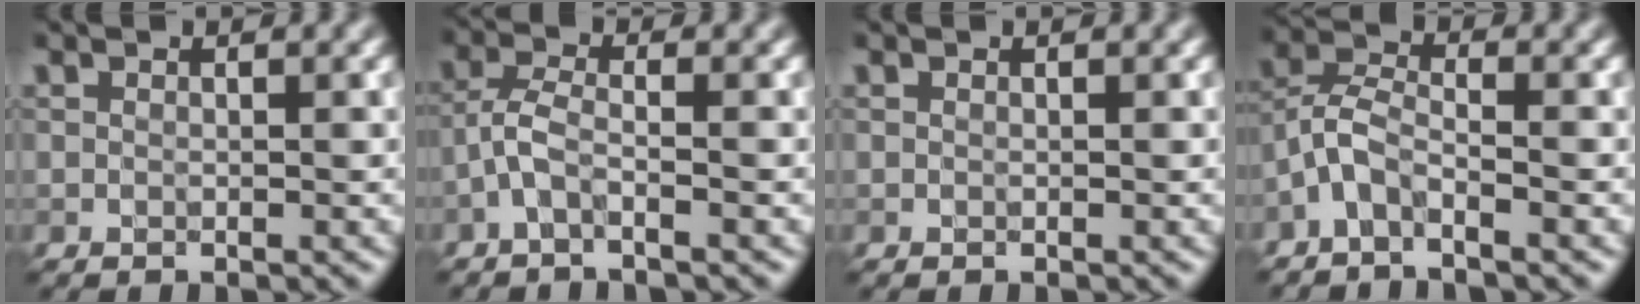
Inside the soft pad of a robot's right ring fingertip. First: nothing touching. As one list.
[{"total": 2.3, "force": [-1.3, 0.4, 1.8], "torque": [-0.046, 0.010, -0.037]}, {"total": 0.0}, {"total": 2.9, "force": [-2.1, 0.7, 1.7], "torque": [-0.040, 0.009, -0.053]}]